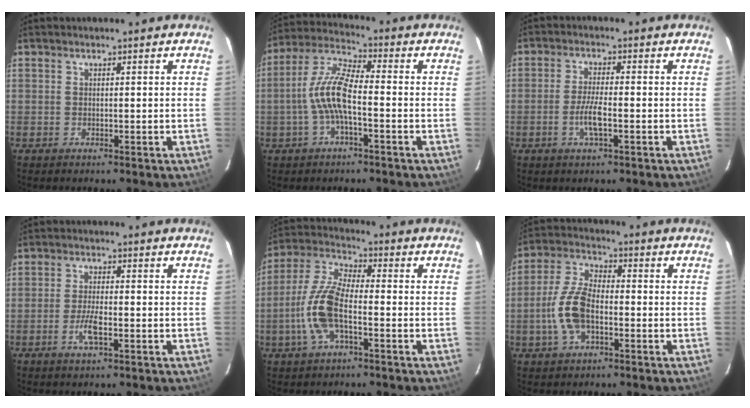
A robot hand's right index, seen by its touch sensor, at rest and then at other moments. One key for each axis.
{"total": 9.0, "fx": -2.0, "fy": 2.3, "fz": 8.4, "tx": -0.185, "ty": 0.015, "tz": -0.041}
{"total": 4.5, "fx": -1.6, "fy": 0.7, "fz": 4.2, "tx": -0.082, "ty": -0.002, "tz": -0.031}
{"total": 4.2, "fx": -1.7, "fy": 1.0, "fz": 3.7, "tx": -0.076, "ty": -0.001, "tz": -0.032}
{"total": 11.3, "fx": -3.3, "fy": 3.9, "fz": 10.1, "tx": -0.219, "ty": 0.006, "tz": -0.069}
{"total": 9.6, "fx": -2.6, "fy": 4.9, "fz": 7.8, "tx": -0.167, "ty": 0.012, "tz": -0.049}